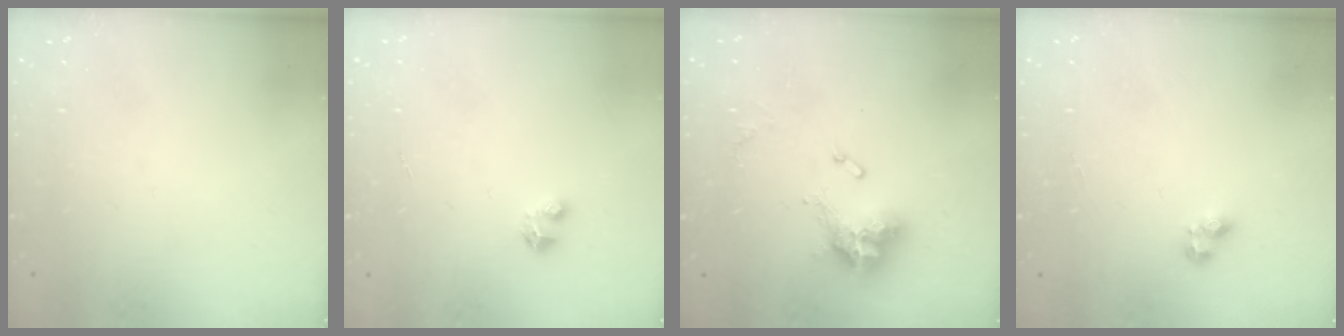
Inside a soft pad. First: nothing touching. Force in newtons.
{"total": 2.8, "press": 2.8, "slide": 0.1}
{"total": 11.5, "press": 11.4, "slide": 1.4}
{"total": 3.0, "press": 2.9, "slide": 0.6}